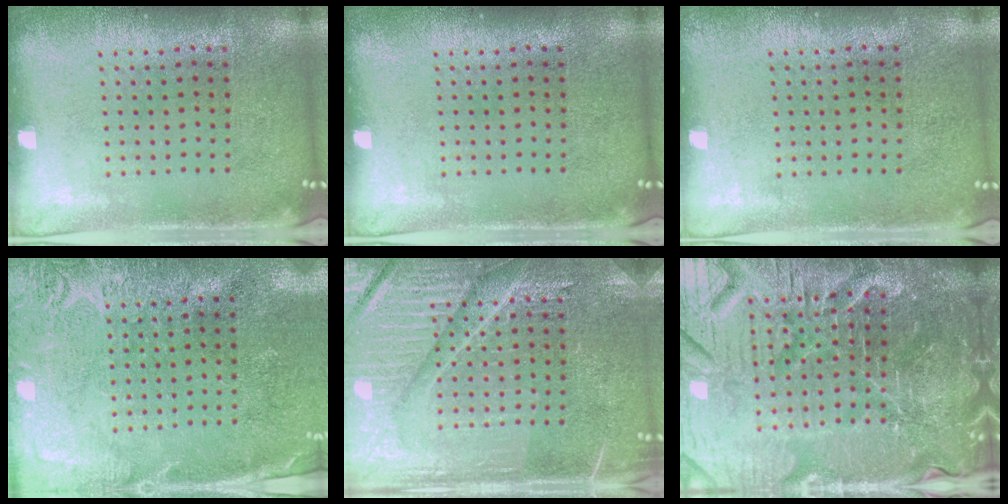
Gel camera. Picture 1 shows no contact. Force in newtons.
{"total": 0.0}
{"total": 0.0}
{"total": 2.7, "press": 2.6, "slide": 0.5}
{"total": 4.3, "press": 4.2, "slide": 0.8}
{"total": 7.2, "press": 6.4, "slide": 3.3}